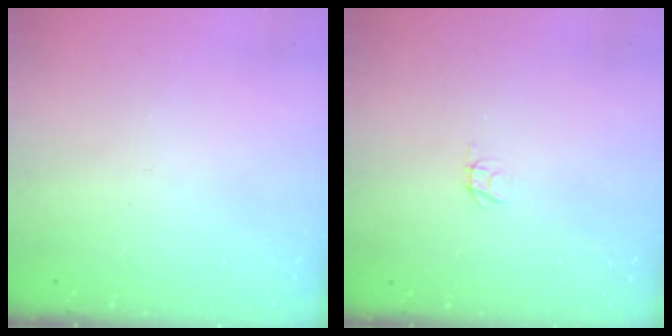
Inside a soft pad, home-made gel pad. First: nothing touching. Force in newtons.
{"total": 1.8, "press": 1.8, "slide": 0.1}